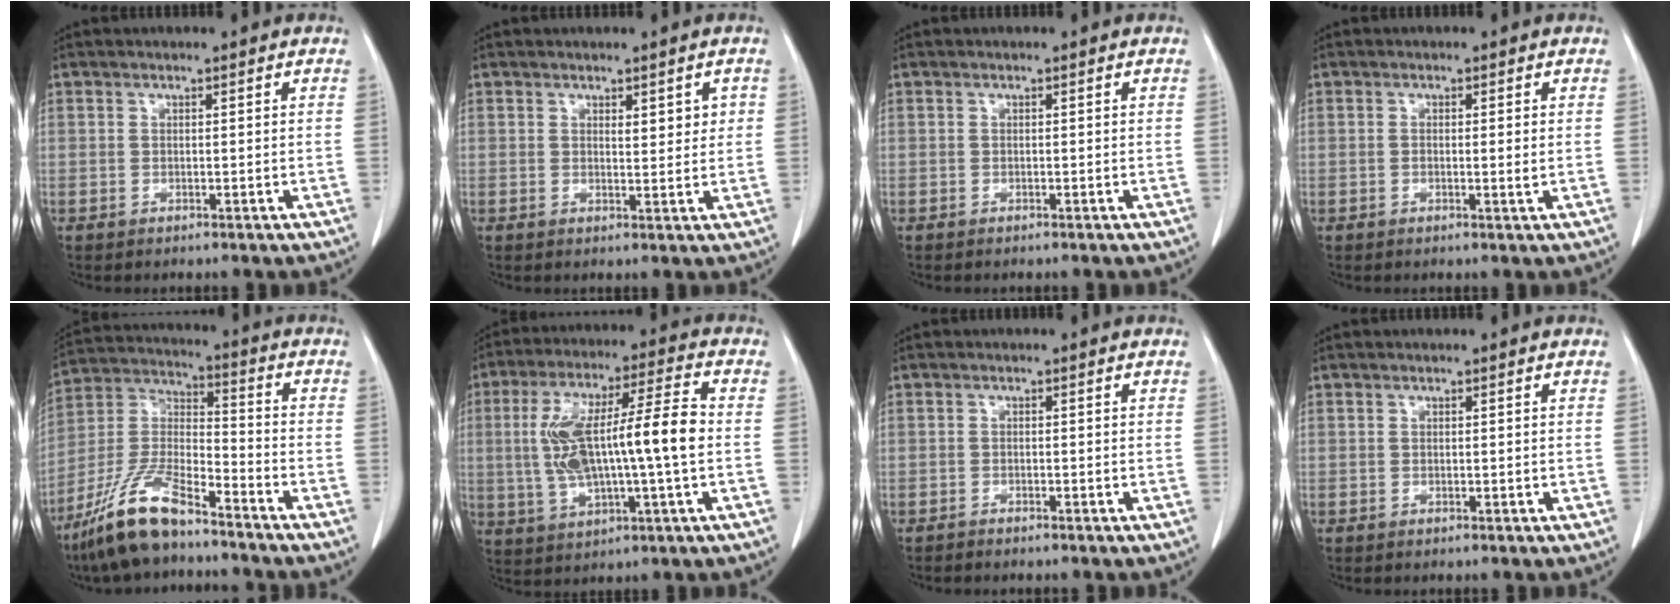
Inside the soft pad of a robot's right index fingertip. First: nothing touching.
{"total": 2.5, "force": [1.0, 1.1, 2.0], "torque": [-0.026, -0.001, 0.017]}
{"total": 0.0}
{"total": 1.7, "force": [-0.1, 0.2, 1.7], "torque": [-0.030, -0.004, -0.002]}
{"total": 12.8, "force": [-9.7, 3.0, 7.9], "torque": [-0.169, -0.004, -0.185]}
{"total": 15.0, "force": [0.0, 2.1, 14.8], "torque": [-0.283, 0.022, 0.002]}
{"total": 1.5, "force": [-1.4, 0.2, 0.6], "torque": [-0.012, -0.002, -0.018]}
{"total": 0.0}